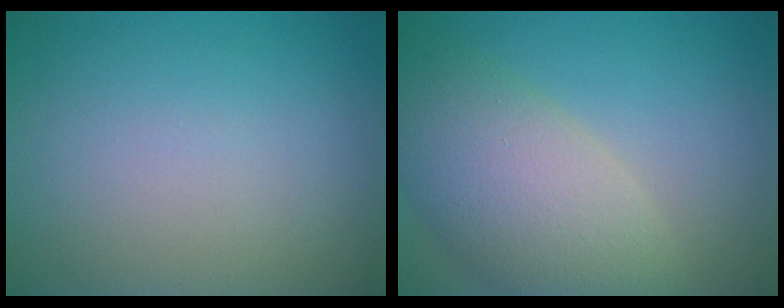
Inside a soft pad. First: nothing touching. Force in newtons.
{"total": 7.9, "press": 7.8, "slide": 0.8}